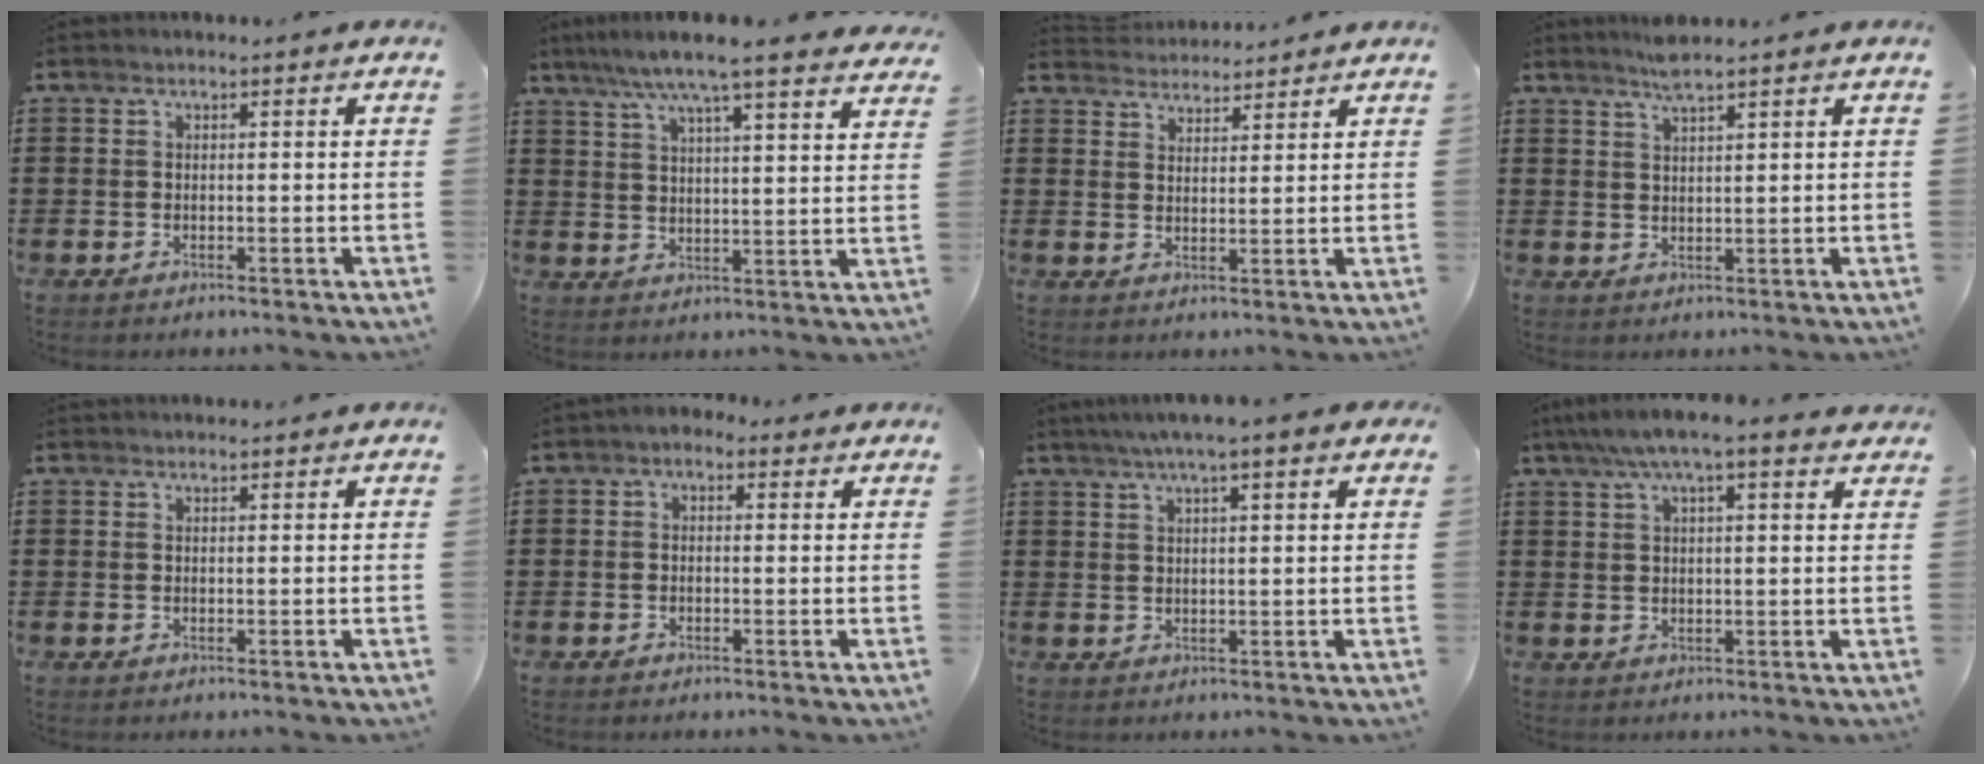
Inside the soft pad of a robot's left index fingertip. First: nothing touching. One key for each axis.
{"total": 7.0, "fx": 6.0, "fy": -0.3, "fz": 3.7, "tx": -0.093, "ty": -0.029, "tz": 0.100}
{"total": 3.5, "fx": 3.5, "fy": 0.3, "fz": -0.3, "tx": -0.006, "ty": -0.011, "tz": 0.065}
{"total": 3.1, "fx": 2.6, "fy": 0.0, "fz": 1.7, "tx": -0.038, "ty": 0.000, "tz": 0.047}
{"total": 0.9, "fx": 0.8, "fy": 0.1, "fz": 0.1, "tx": -0.004, "ty": 0.000, "tz": 0.017}
{"total": 1.3, "fx": 0.0, "fy": 1.1, "fz": 0.7, "tx": -0.017, "ty": 0.006, "tz": -0.001}
{"total": 5.0, "fx": 3.7, "fy": 0.0, "fz": 3.4, "tx": -0.075, "ty": -0.004, "tz": 0.063}
{"total": 5.7, "fx": 4.1, "fy": 0.9, "fz": 3.9, "tx": -0.085, "ty": -0.002, "tz": 0.070}